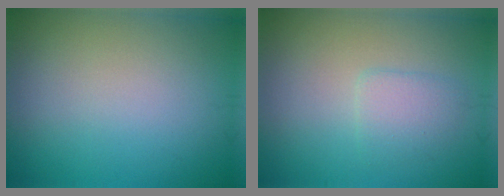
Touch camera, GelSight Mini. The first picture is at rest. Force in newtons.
{"total": 2.0, "press": 2.0, "slide": 0.2}